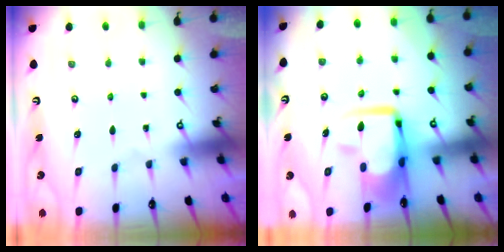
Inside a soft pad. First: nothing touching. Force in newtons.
{"total": 9.7, "press": 9.6, "slide": 1.3}